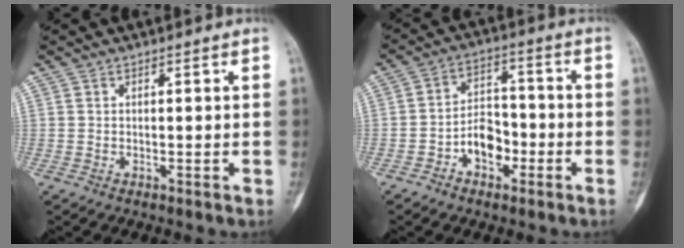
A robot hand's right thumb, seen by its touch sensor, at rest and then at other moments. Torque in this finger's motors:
{"motor_torque": [-0.07, 0.26, 0.26, 0.17, -0.04]}